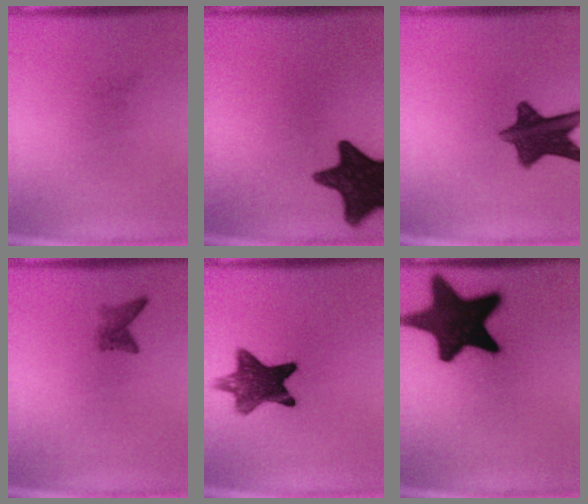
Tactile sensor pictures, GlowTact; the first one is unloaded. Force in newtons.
{"total": 15.5}
{"total": 10.8}
{"total": 1.9}
{"total": 10.6}
{"total": 19.2}